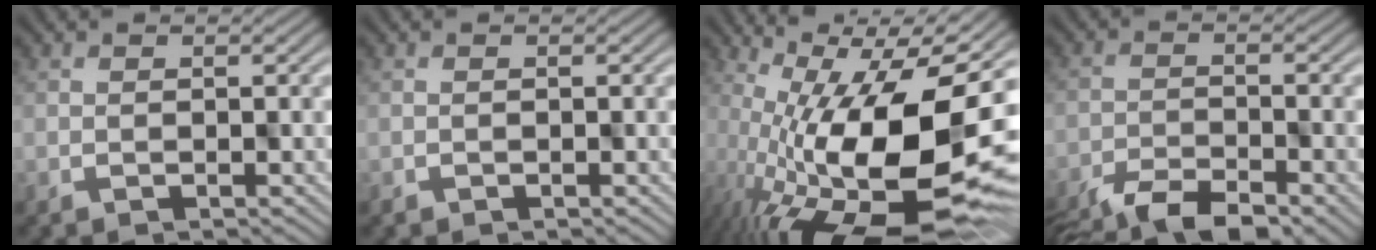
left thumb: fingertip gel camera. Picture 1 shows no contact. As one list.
[{"total": 0.0}, {"total": 17.7, "force": [-1.1, 6.3, 16.5], "torque": [-0.251, -0.027, -0.011]}, {"total": 7.1, "force": [-5.3, 2.4, 4.1], "torque": [-0.068, -0.006, -0.101]}]